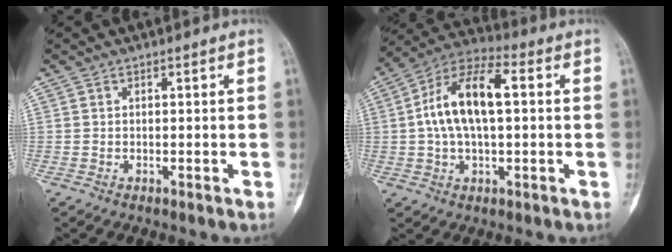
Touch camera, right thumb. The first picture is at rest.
{"total": 14.5, "force": [1.6, 7.2, 12.5], "torque": [-0.232, 0.033, 0.022]}